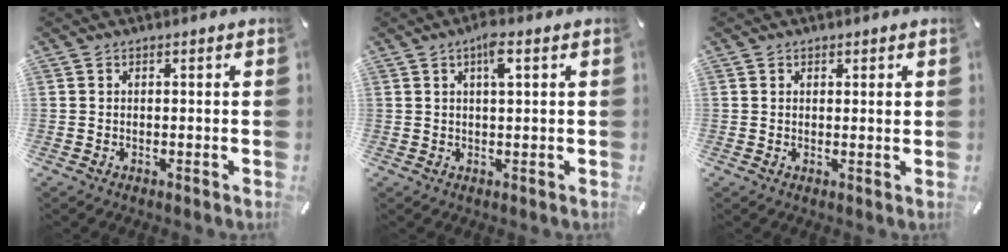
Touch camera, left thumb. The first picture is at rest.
{"total": 4.0, "force": [1.7, 0.9, 3.5], "torque": [-0.067, 0.003, 0.025]}
{"total": 1.1, "force": [0.6, 0.7, 0.6], "torque": [-0.004, -0.001, 0.009]}